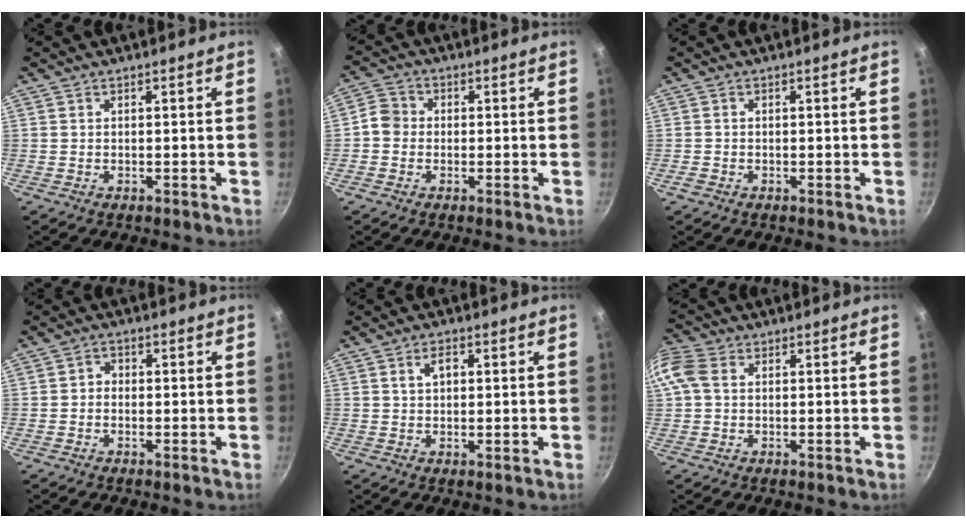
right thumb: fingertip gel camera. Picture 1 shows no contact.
{"total": 4.1, "force": [-0.6, 3.7, 1.7], "torque": [-0.013, 0.012, -0.025]}
{"total": 1.1, "force": [-0.6, 0.8, 0.3], "torque": [-0.006, 0.001, -0.011]}
{"total": 1.7, "force": [-0.5, 1.4, 0.7], "torque": [-0.010, 0.010, -0.013]}
{"total": 3.2, "force": [0.9, 1.9, 2.3], "torque": [-0.033, 0.003, 0.013]}
{"total": 5.6, "force": [1.2, 4.0, 3.8], "torque": [-0.086, 0.017, 0.014]}